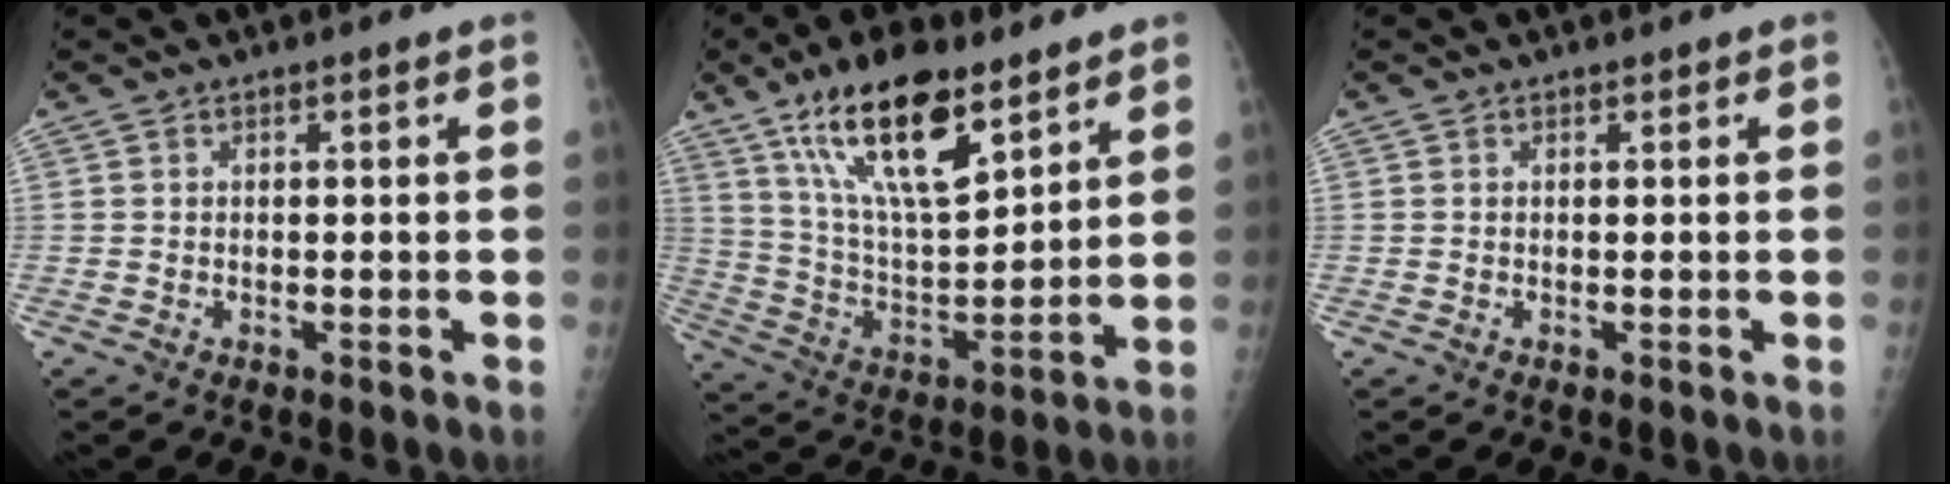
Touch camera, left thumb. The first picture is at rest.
{"total": 18.6, "force": [11.4, 7.2, 12.8], "torque": [-0.196, -0.053, 0.213]}
{"total": 0.0}